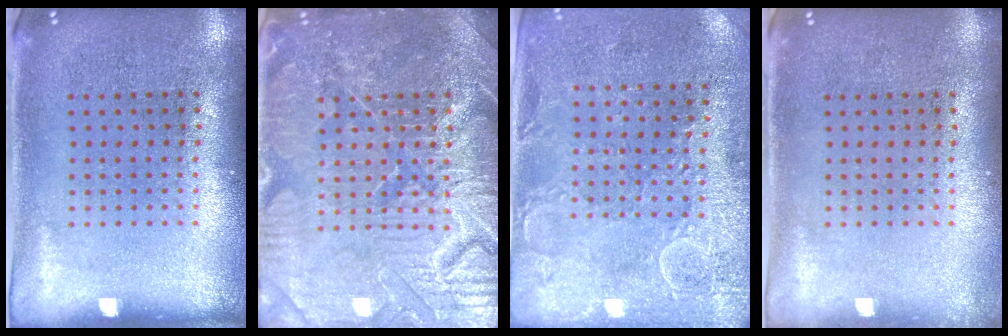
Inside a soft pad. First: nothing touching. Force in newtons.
{"total": 7.4, "press": 7.3, "slide": 1.0}
{"total": 2.8, "press": 2.7, "slide": 0.8}
{"total": 0.5, "press": 0.5, "slide": 0.2}